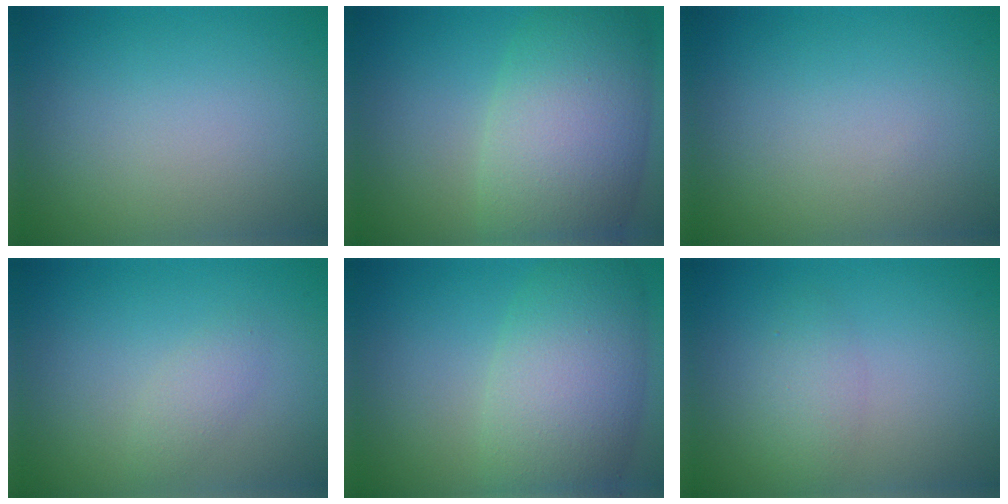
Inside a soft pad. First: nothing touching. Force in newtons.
{"total": 10.4, "press": 10.4, "slide": 0.4}
{"total": 0.0}
{"total": 1.5, "press": 1.5, "slide": 0.0}
{"total": 8.5, "press": 8.5, "slide": 0.3}
{"total": 1.8, "press": 1.8, "slide": 0.2}